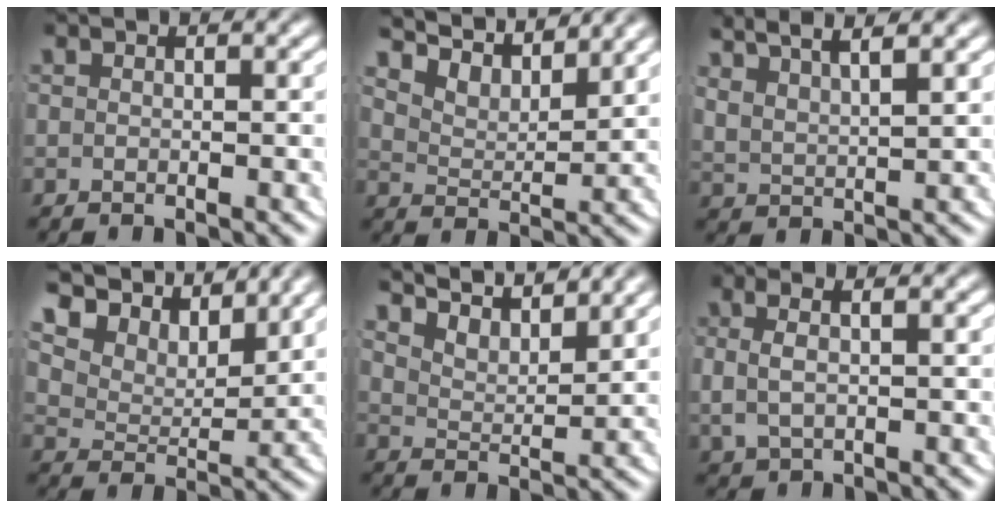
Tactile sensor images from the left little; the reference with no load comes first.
{"total": 8.0, "force": [6.5, 3.0, 3.5], "torque": [-0.057, 0.019, 0.096]}
{"total": 5.6, "force": [4.1, 2.3, 3.0], "torque": [-0.069, 0.000, 0.073]}
{"total": 10.7, "force": [7.1, 5.8, 5.6], "torque": [-0.105, 0.027, 0.102]}
{"total": 7.2, "force": [5.9, 2.6, 3.1], "torque": [-0.048, 0.010, 0.088]}
{"total": 3.0, "force": [0.4, 1.8, 2.5], "torque": [-0.059, 0.000, 0.014]}